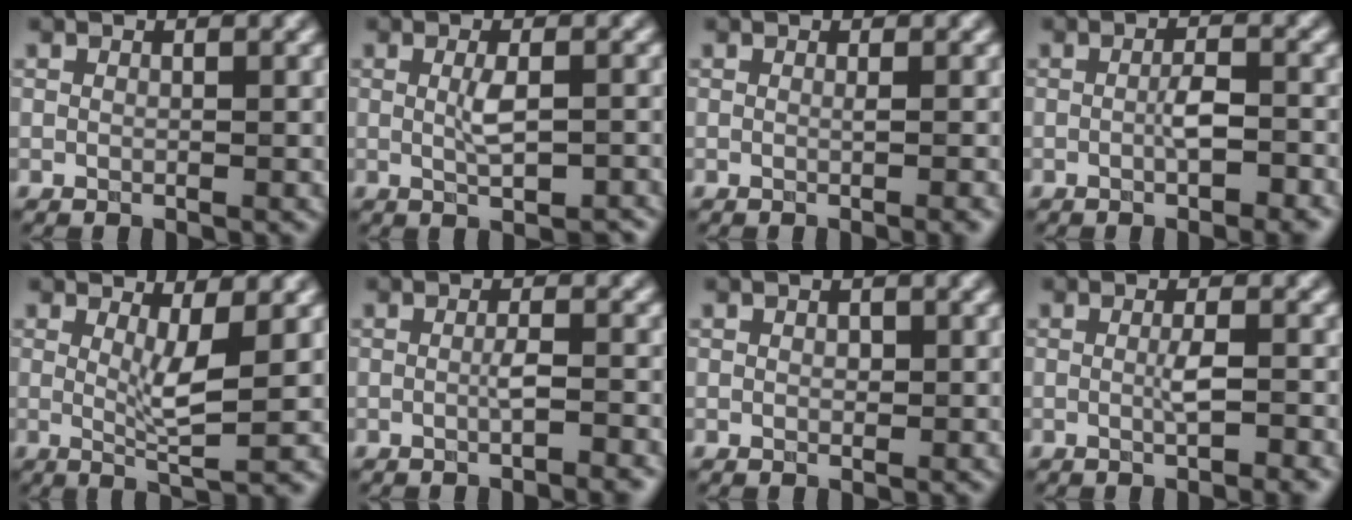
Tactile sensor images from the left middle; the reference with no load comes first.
{"total": 2.6, "force": [-0.1, 0.6, 2.5], "torque": [-0.049, -0.003, 0.001]}
{"total": 1.5, "force": [-0.2, 0.4, 1.4], "torque": [-0.013, -0.003, -0.007]}
{"total": 3.2, "force": [-1.0, 0.8, 2.9], "torque": [-0.047, 0.001, -0.016]}
{"total": 4.0, "force": [0.5, 0.7, 3.9], "torque": [-0.064, -0.014, 0.011]}
{"total": 2.2, "force": [-0.8, 0.3, 2.0], "torque": [-0.025, 0.006, -0.018]}
{"total": 0.5, "force": [0.1, 0.4, 0.4], "torque": [-0.004, -0.001, 0.000]}
{"total": 2.5, "force": [-0.5, 0.3, 2.4], "torque": [-0.037, -0.002, -0.010]}